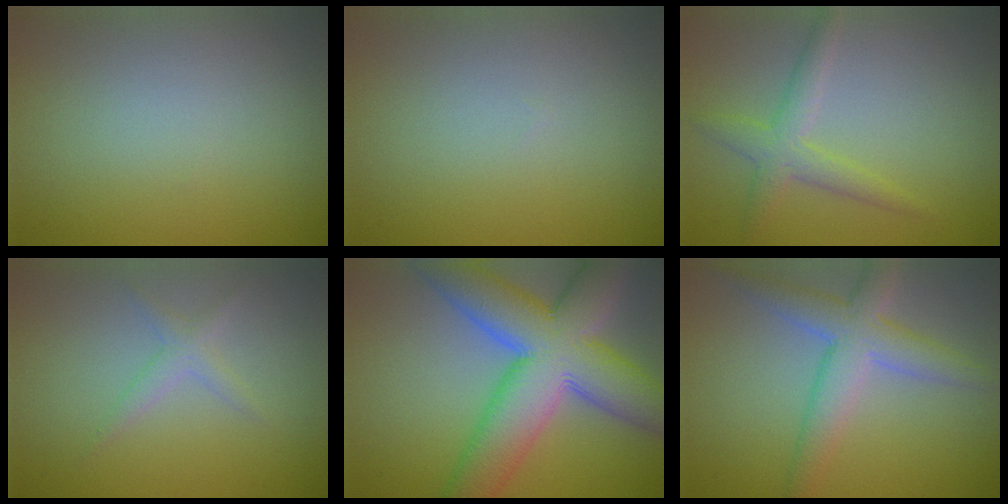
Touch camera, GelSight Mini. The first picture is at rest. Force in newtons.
{"total": 0.0}
{"total": 2.6, "press": 2.6, "slide": 0.0}
{"total": 1.4, "press": 1.4, "slide": 0.0}
{"total": 12.5, "press": 12.4, "slide": 1.2}
{"total": 4.9, "press": 4.9, "slide": 0.3}